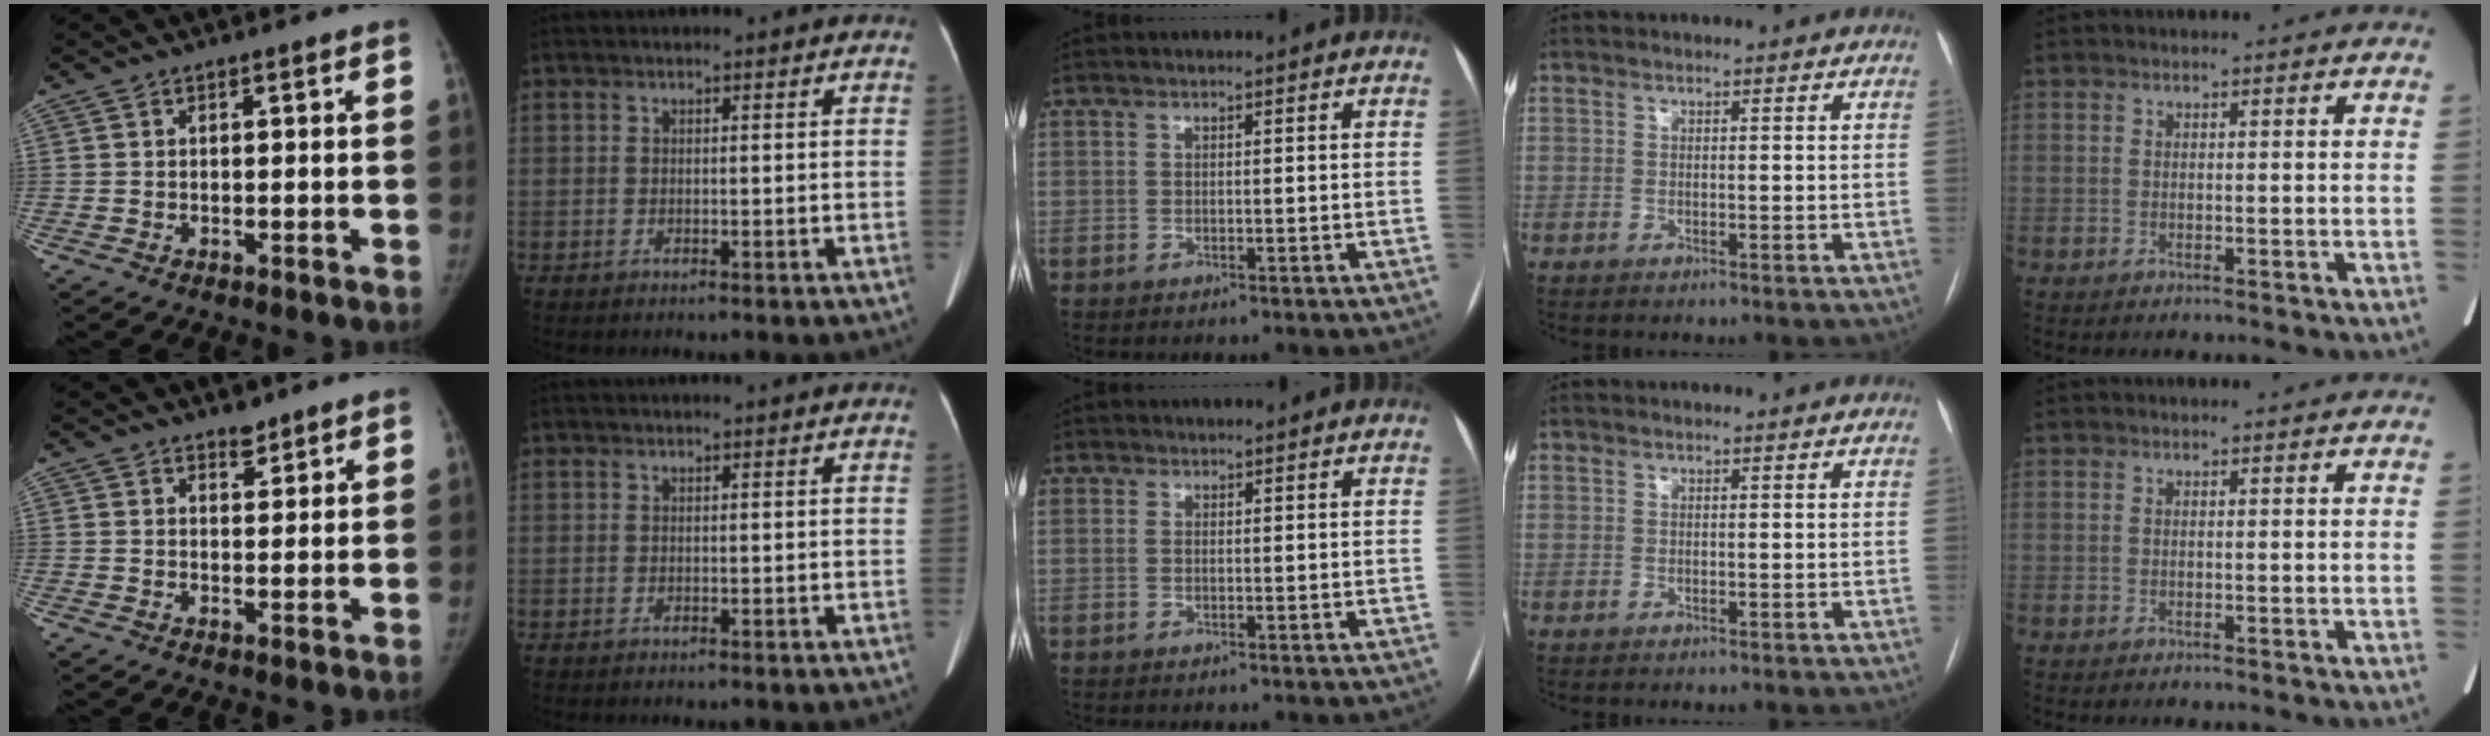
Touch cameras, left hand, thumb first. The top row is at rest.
{"thumb": {"total": 2.3, "force": [1.9, 1.1, 0.7], "torque": [0.005, -0.014, 0.027]}, "middle": {"total": 1.4, "force": [0.4, 1.1, 0.8], "torque": [-0.028, 0.009, 0.009]}}